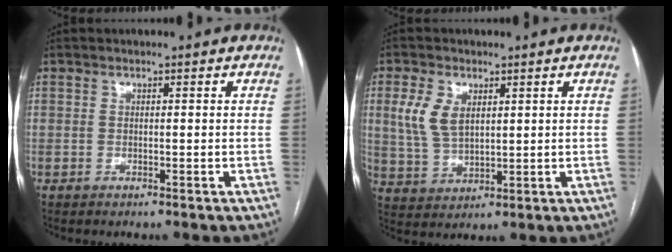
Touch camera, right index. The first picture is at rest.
{"total": 6.7, "force": [2.3, 3.9, 4.9], "torque": [-0.115, 0.009, 0.054]}